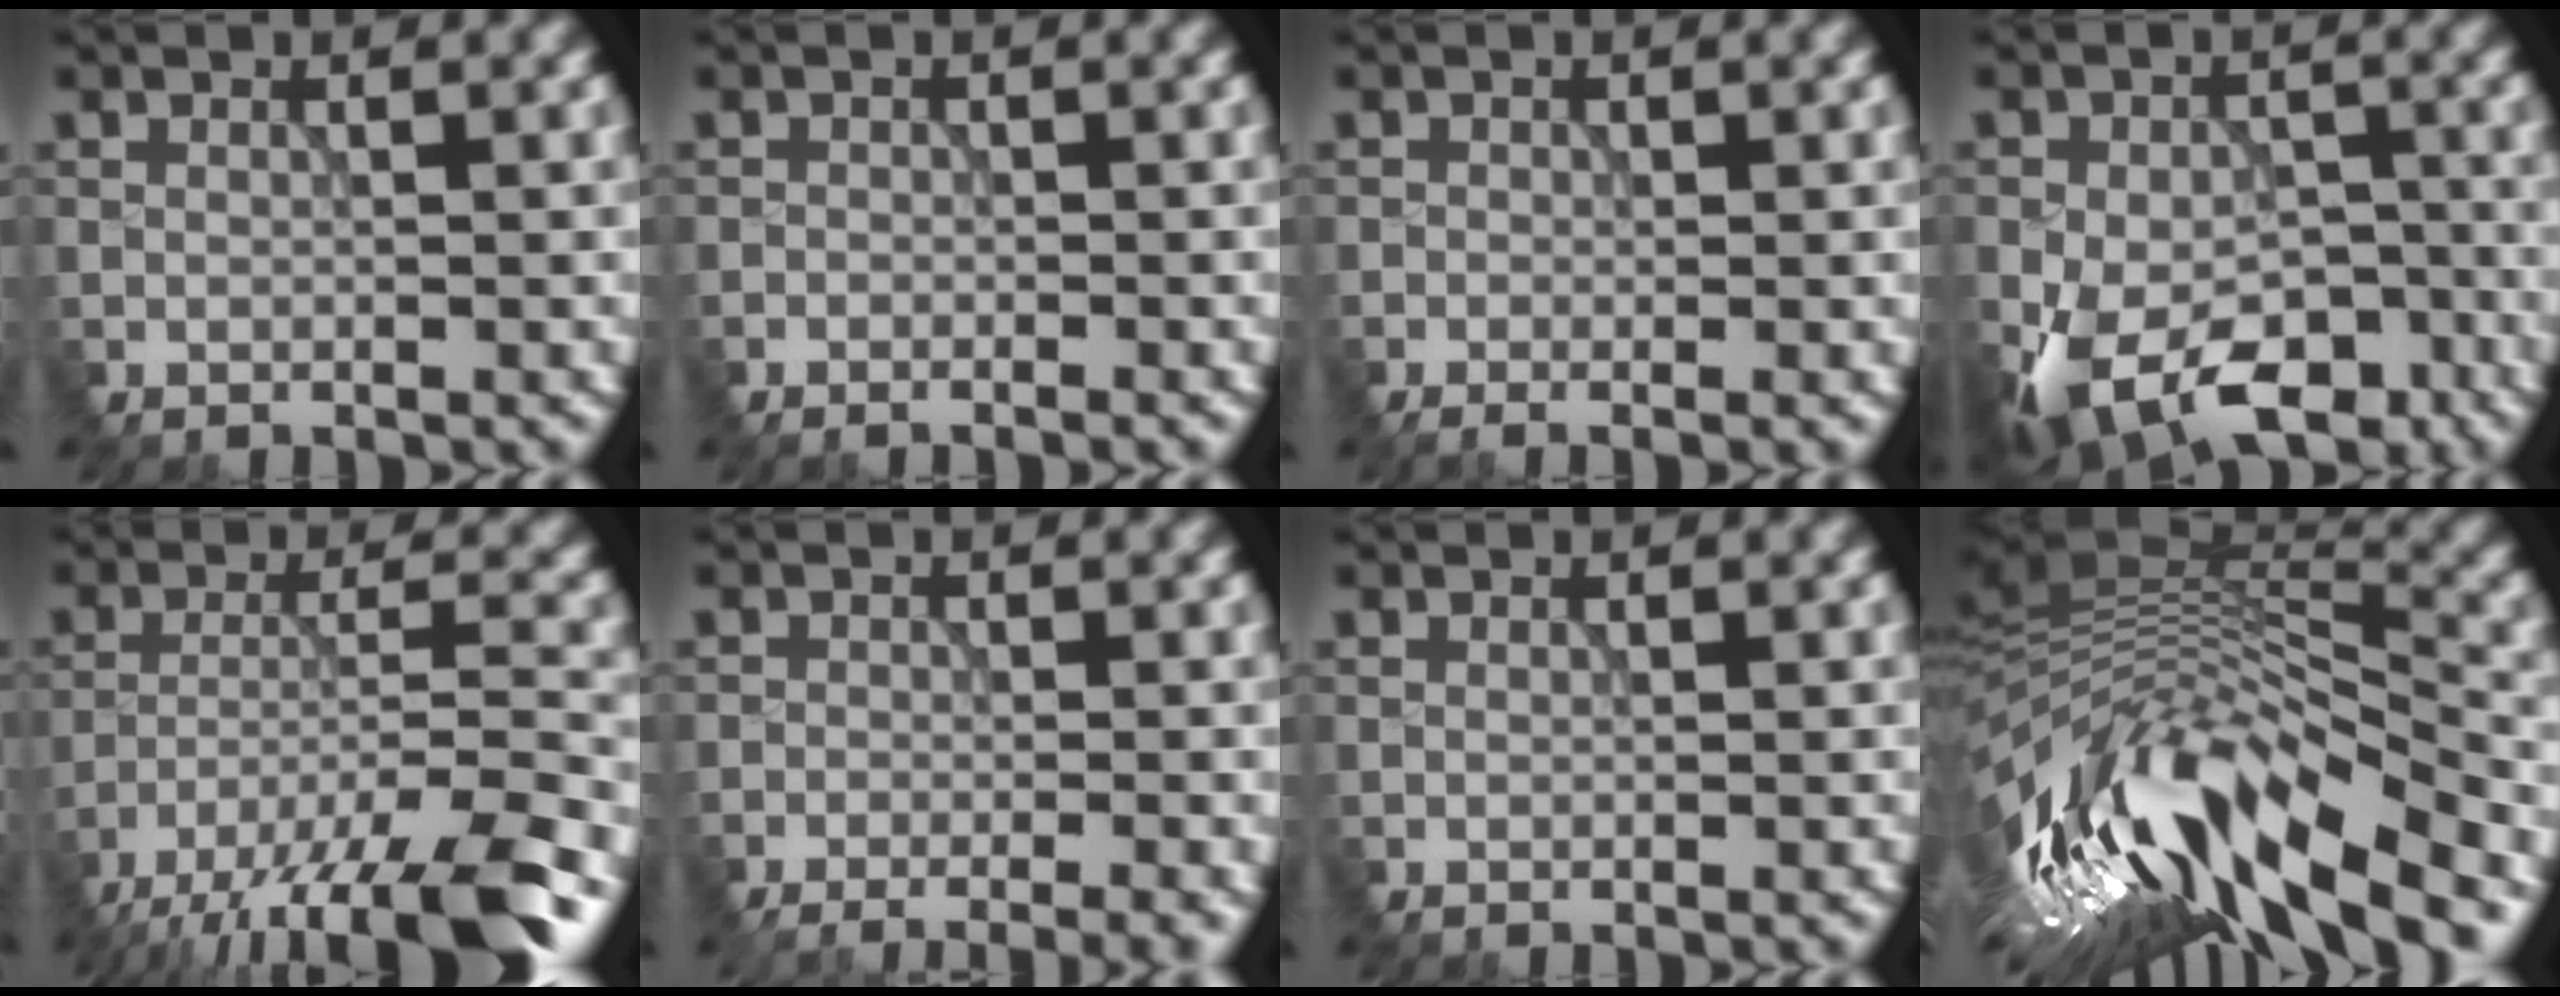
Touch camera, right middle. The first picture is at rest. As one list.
[{"total": 1.6, "force": [-1.5, -0.5, -0.3], "torque": [0.000, 0.003, -0.009]}, {"total": 1.6, "force": [-1.1, 0.2, 1.2], "torque": [-0.014, -0.001, -0.001]}, {"total": 10.6, "force": [-6.8, 5.4, 6.1], "torque": [-0.134, -0.032, -0.090]}, {"total": 14.2, "force": [-11.7, 2.2, 7.6], "torque": [-0.163, -0.020, -0.154]}, {"total": 5.7, "force": [-3.9, 1.5, 3.9], "torque": [-0.042, -0.005, -0.029]}, {"total": 0.0}, {"total": 13.2, "force": [-6.6, 4.4, 10.5], "torque": [-0.220, 0.017, -0.097]}]